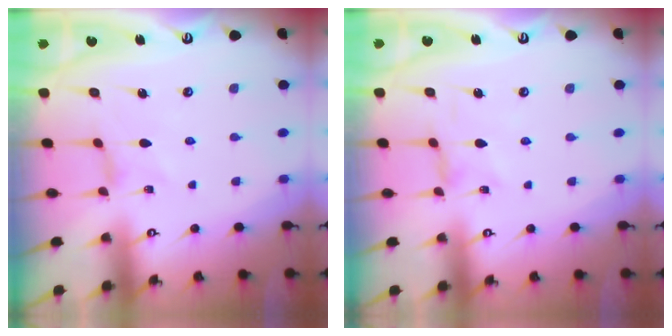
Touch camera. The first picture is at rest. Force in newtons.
{"total": 0.7, "press": 0.7, "slide": 0.3}